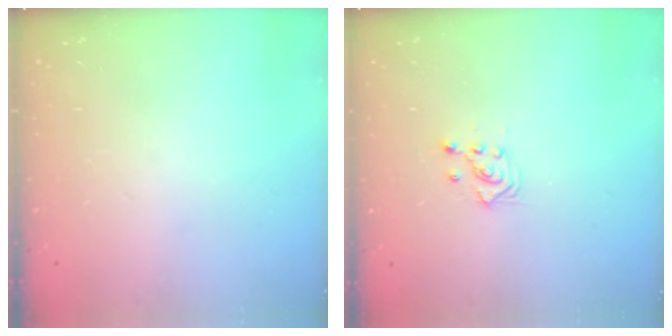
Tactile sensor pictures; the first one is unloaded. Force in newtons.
{"total": 2.4, "press": 2.2, "slide": 0.8}